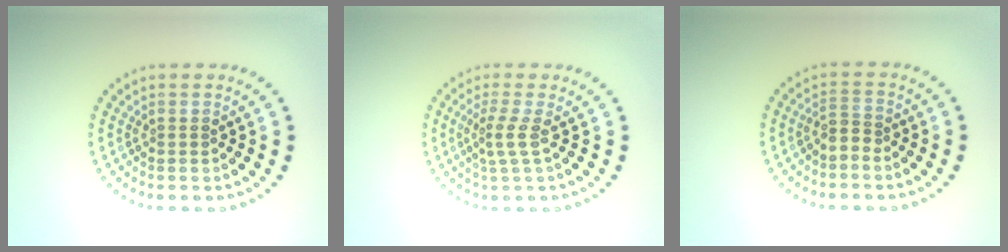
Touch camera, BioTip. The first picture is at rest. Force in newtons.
{"total": 2.1, "press": 1.5, "slide": 1.5}
{"total": 1.6, "press": 1.2, "slide": 1.0}